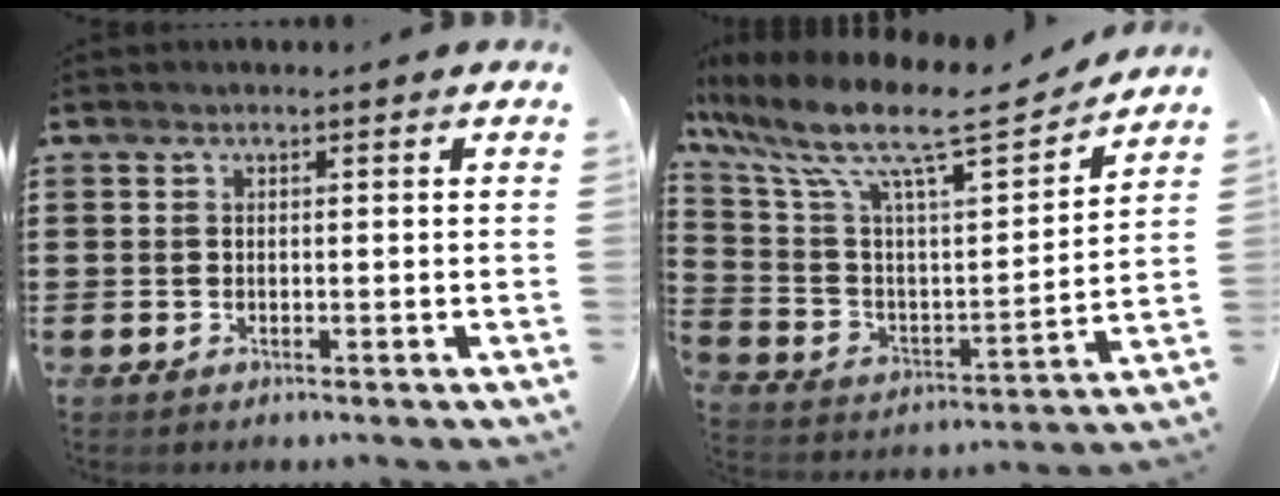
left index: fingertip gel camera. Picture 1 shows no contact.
{"total": 11.7, "force": [8.7, 2.2, 7.5], "torque": [-0.170, -0.056, 0.141]}